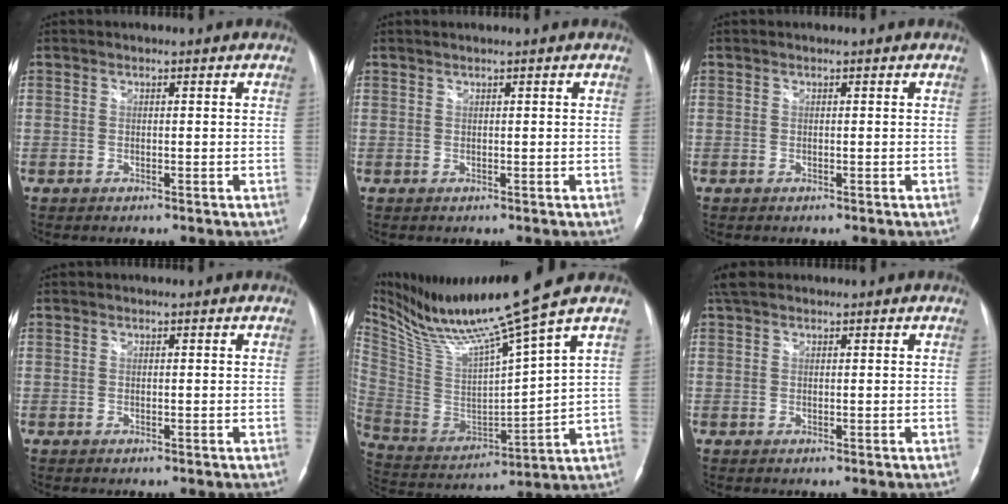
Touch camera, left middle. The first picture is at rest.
{"total": 0.6, "force": [0.5, -0.1, 0.3], "torque": [-0.009, 0.007, 0.014]}
{"total": 0.0}
{"total": 0.0}
{"total": 16.4, "force": [13.5, -2.6, 9.0], "torque": [-0.177, -0.037, 0.257]}
{"total": 2.7, "force": [2.1, 1.1, 1.4], "torque": [-0.034, 0.026, 0.040]}